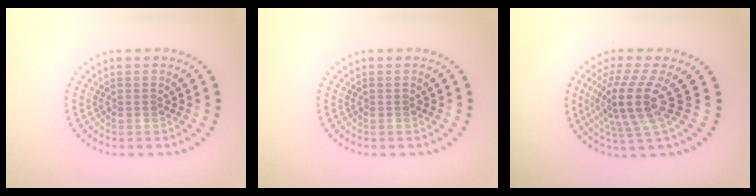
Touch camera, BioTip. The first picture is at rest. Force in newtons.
{"total": 0.0}
{"total": 4.8, "press": 3.6, "slide": 3.3}